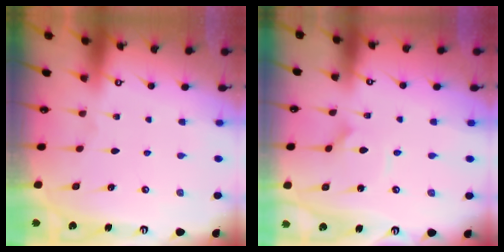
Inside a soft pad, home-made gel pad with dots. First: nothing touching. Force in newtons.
{"total": 2.9, "press": 2.9, "slide": 0.1}